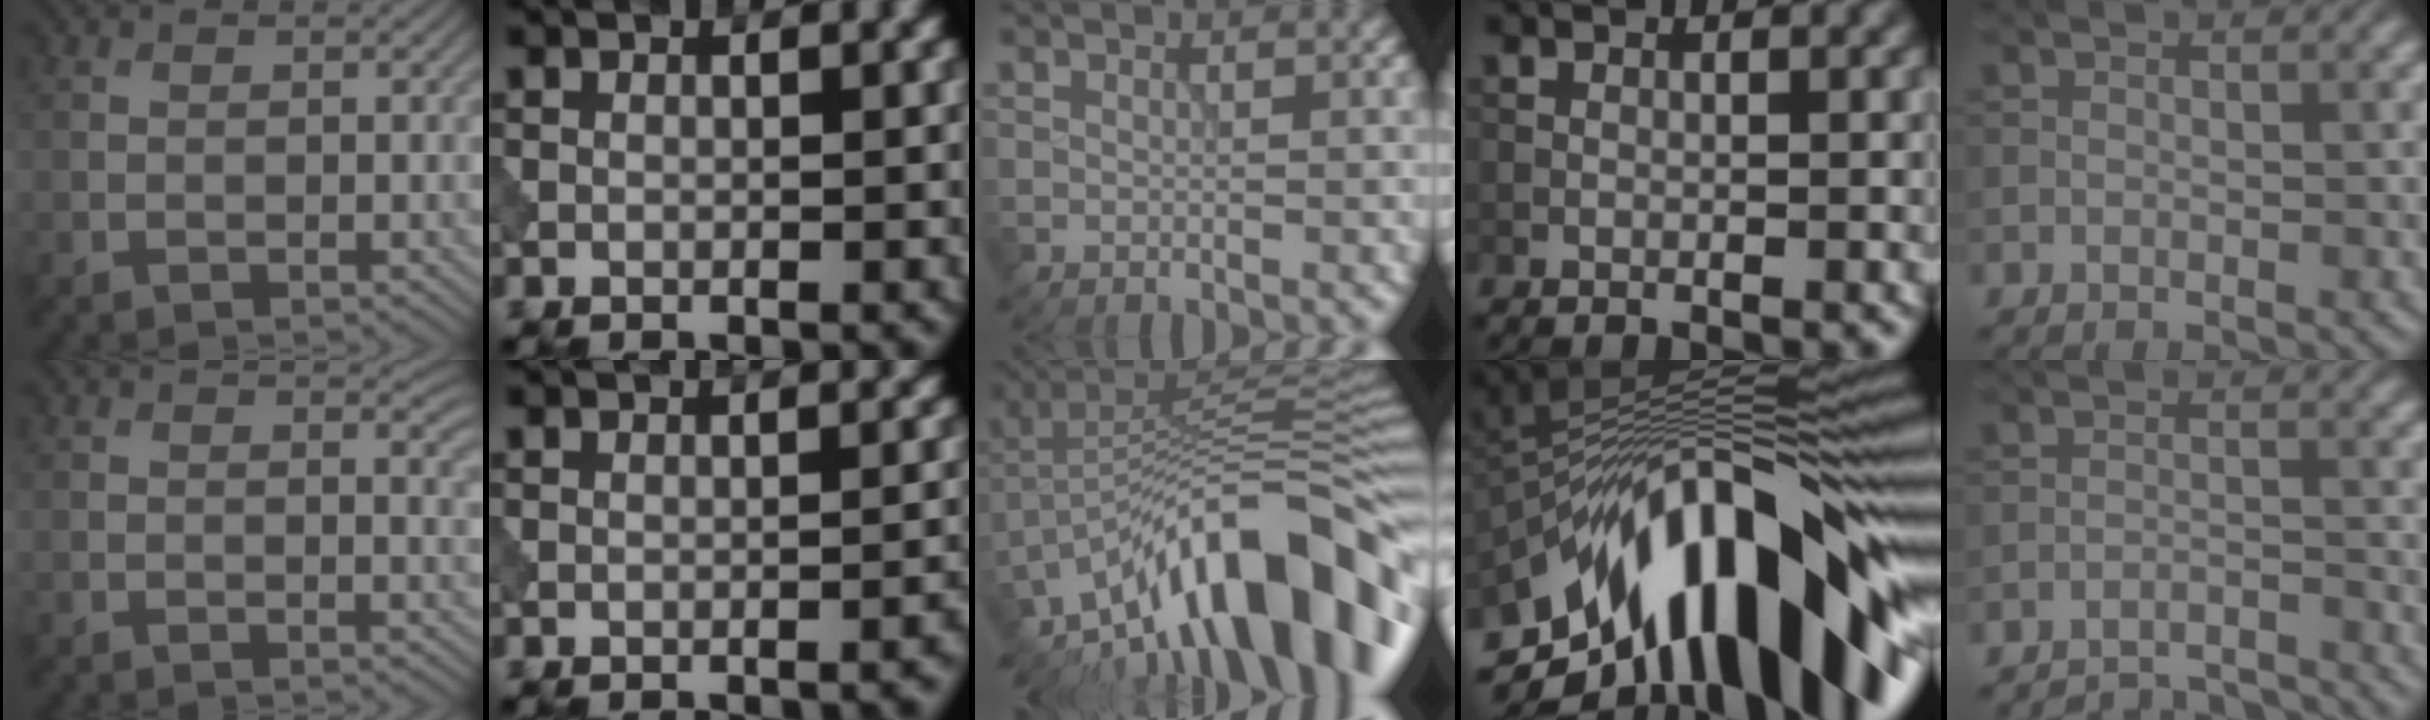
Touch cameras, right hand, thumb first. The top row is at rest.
{"thumb": {"total": 1.5, "force": [0.5, 0.5, 1.4], "torque": [-0.017, -0.006, 0.006]}, "index": {"total": 1.1, "force": [-0.6, 0.3, 0.9], "torque": [-0.010, 0.003, -0.008]}, "middle": {"total": 14.1, "force": [-7.6, 4.8, 10.9], "torque": [-0.159, 0.039, -0.136]}, "ring": {"total": 16.7, "force": [-6.3, 6.7, 13.9], "torque": [-0.192, 0.041, -0.124]}, "little": {"total": 6.5, "force": [-6.4, 1.1, 1.0], "torque": [-0.013, -0.001, -0.093]}}